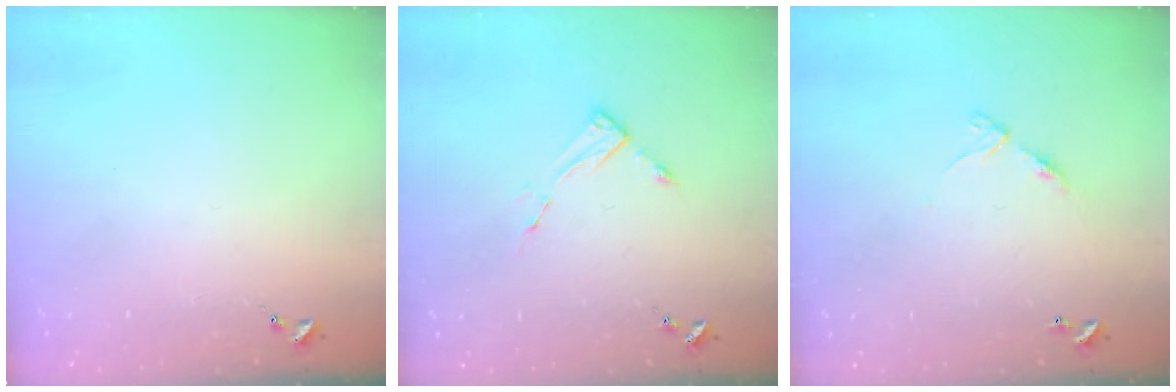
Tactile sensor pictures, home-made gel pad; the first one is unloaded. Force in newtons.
{"total": 4.4, "press": 4.3, "slide": 0.5}
{"total": 6.4, "press": 6.4, "slide": 0.5}